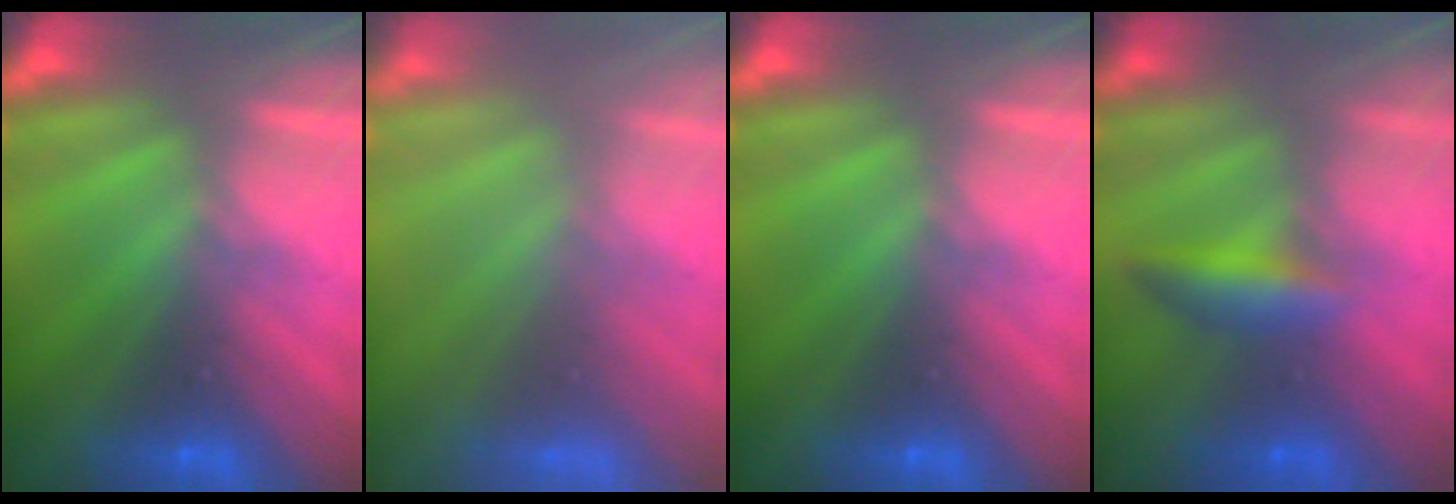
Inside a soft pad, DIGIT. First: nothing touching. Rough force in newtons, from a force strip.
{"total": 9.1}
{"total": 0.0}
{"total": 2.4}